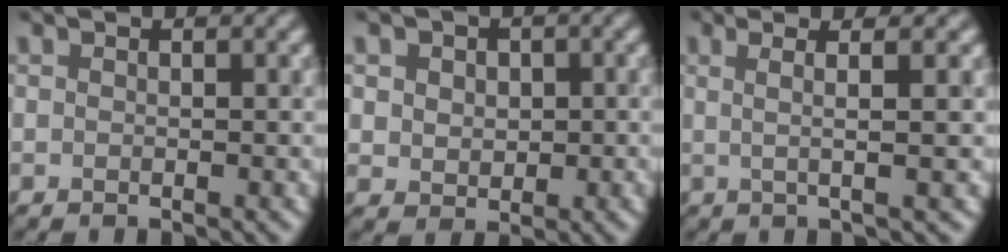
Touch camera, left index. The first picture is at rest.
{"total": 3.2, "force": [1.0, 2.7, 1.3], "torque": [-0.024, 0.013, 0.015]}
{"total": 3.5, "force": [1.0, 0.7, 3.2], "torque": [-0.048, 0.009, -0.003]}